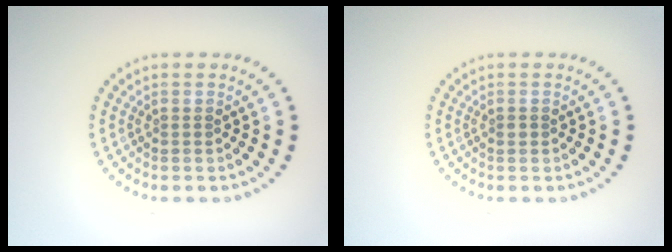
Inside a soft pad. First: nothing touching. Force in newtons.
{"total": 0.6, "press": 0.6, "slide": 0.1}